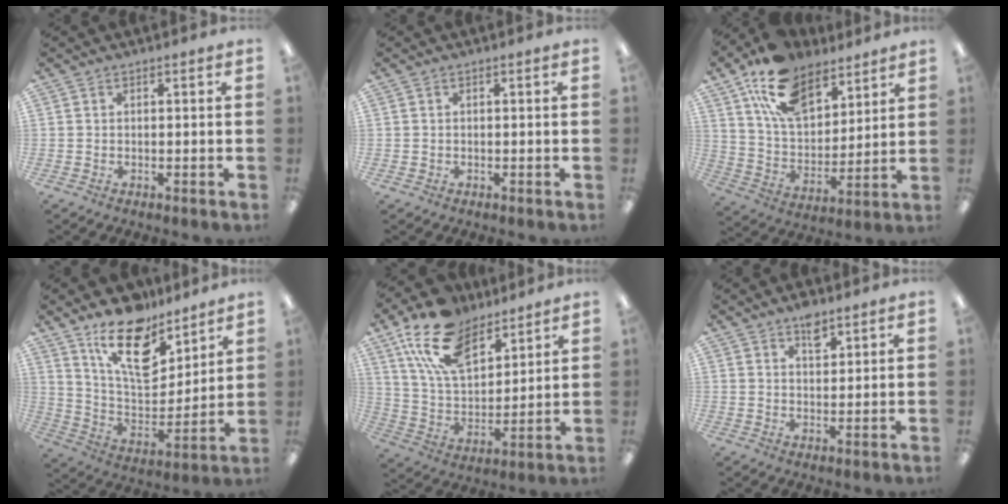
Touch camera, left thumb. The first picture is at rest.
{"total": 0.5, "force": [0.0, 0.5, 0.0], "torque": [0.000, 0.005, -0.001]}
{"total": 17.1, "force": [11.4, 9.2, 8.8], "torque": [-0.164, -0.044, 0.212]}
{"total": 18.2, "force": [12.4, 8.8, 10.0], "torque": [-0.164, -0.073, 0.218]}
{"total": 18.0, "force": [11.7, 9.4, 9.9], "torque": [-0.197, -0.041, 0.218]}
{"total": 5.0, "force": [3.5, 2.4, 2.7], "torque": [-0.027, -0.017, 0.057]}